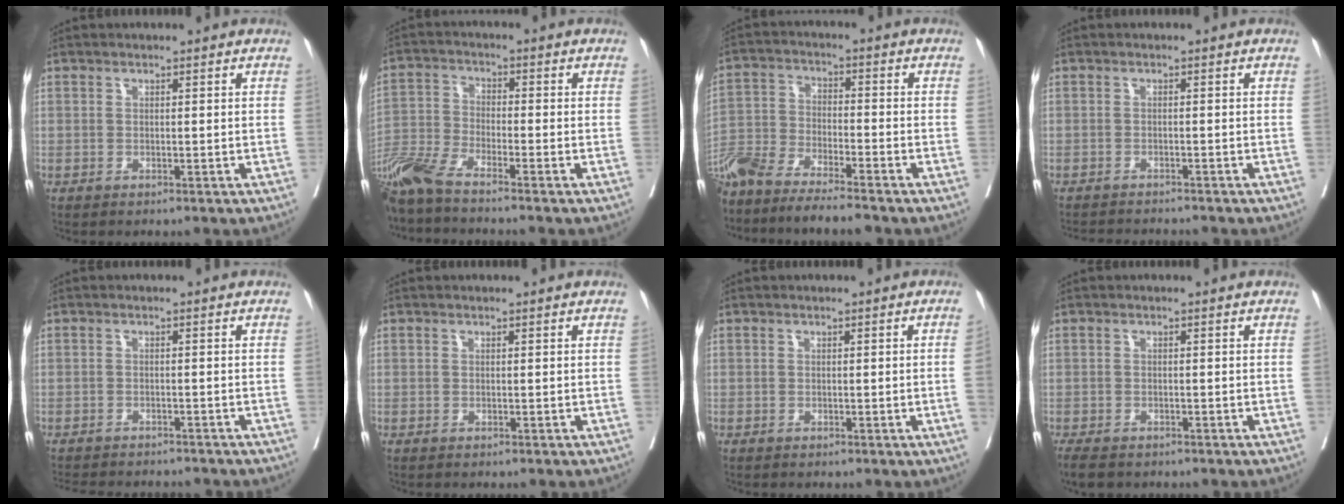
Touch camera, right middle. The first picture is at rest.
{"total": 8.2, "force": [-6.9, 0.0, 4.4], "torque": [-0.098, -0.028, -0.145]}
{"total": 13.5, "force": [-11.9, 0.5, 6.4], "torque": [-0.116, -0.027, -0.209]}
{"total": 5.3, "force": [-5.2, 0.1, 1.2], "torque": [-0.005, -0.011, -0.078]}
{"total": 9.9, "force": [-9.3, 2.0, 2.9], "torque": [-0.045, -0.003, -0.120]}
{"total": 0.0}
{"total": 1.4, "force": [-0.2, -0.5, 1.3], "torque": [-0.017, -0.003, 0.000]}
{"total": 4.7, "force": [-3.8, 1.9, 2.0], "torque": [-0.033, -0.011, -0.058]}